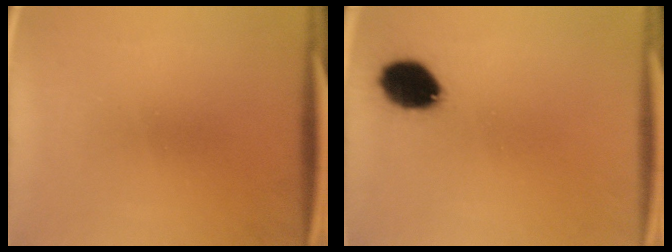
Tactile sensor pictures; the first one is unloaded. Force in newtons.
{"total": 10.9}